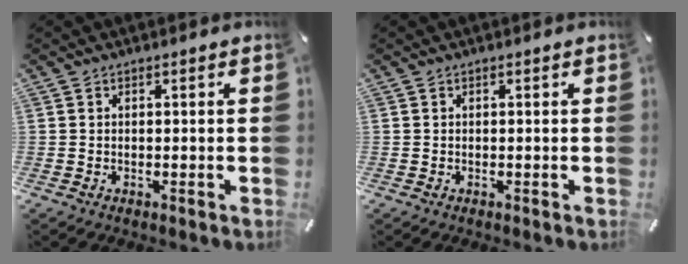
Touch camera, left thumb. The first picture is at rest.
{"total": 0.0}